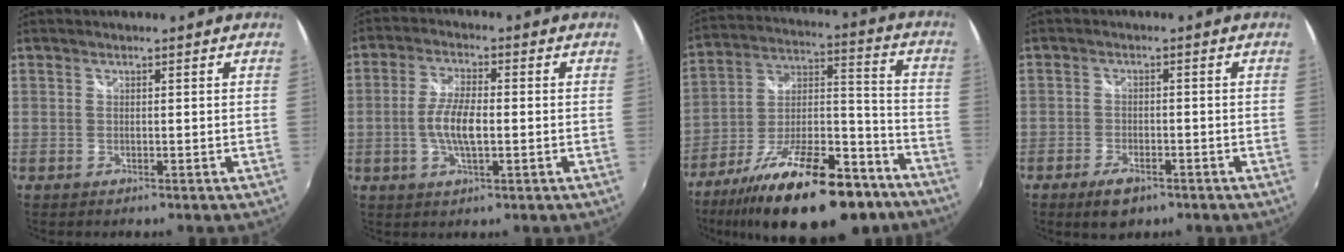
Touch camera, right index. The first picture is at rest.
{"total": 6.8, "force": [-1.0, 2.0, 6.4], "torque": [-0.130, 0.002, -0.020]}
{"total": 26.7, "force": [-17.6, 9.9, 17.5], "torque": [-0.299, -0.007, -0.265]}
{"total": 5.1, "force": [-3.4, 2.5, 2.9], "torque": [-0.073, -0.006, -0.058]}